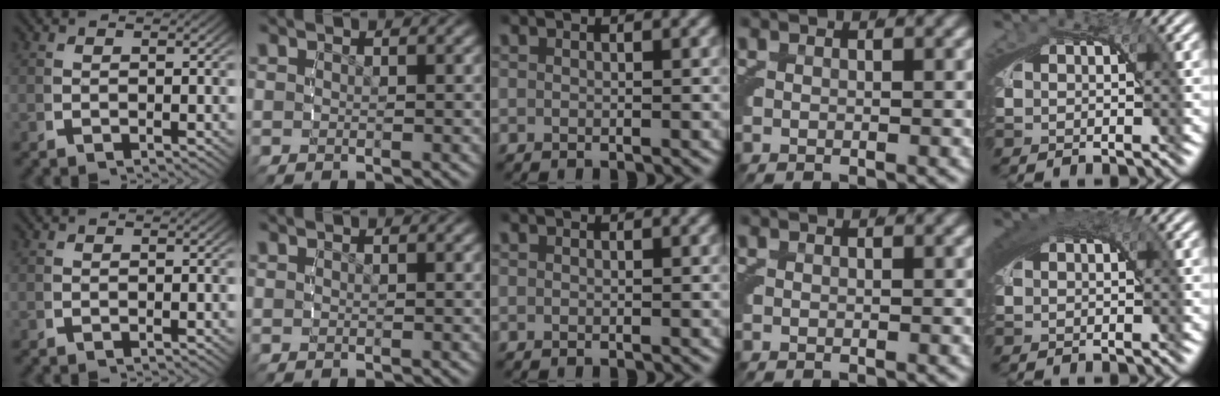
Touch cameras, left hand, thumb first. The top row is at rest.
{"little": {"total": 2.5, "force": [0.9, 1.2, 2.0], "torque": [-0.039, -0.001, 0.016]}}